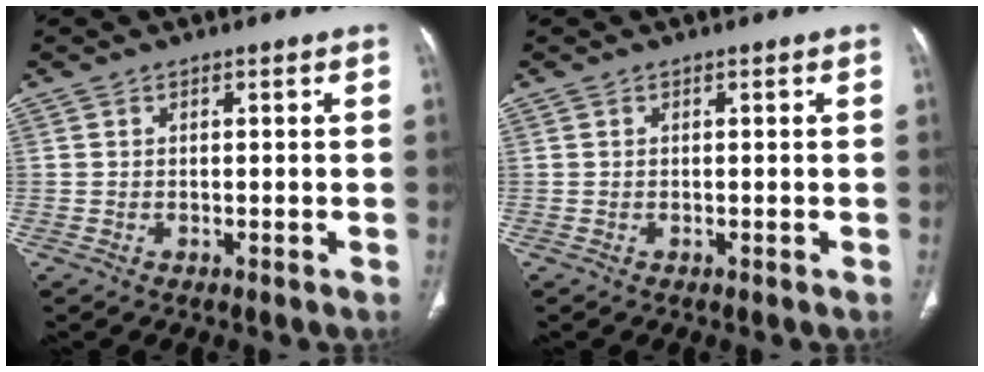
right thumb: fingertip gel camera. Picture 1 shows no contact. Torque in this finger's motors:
{"motor_torque": [0.03, 0.03, -0.01, 0.01, 0.01]}